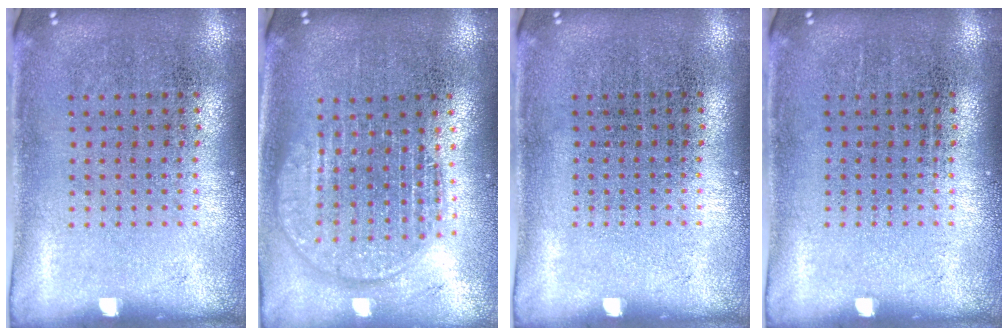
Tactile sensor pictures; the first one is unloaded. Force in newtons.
{"total": 1.8, "press": 1.6, "slide": 0.9}
{"total": 0.0}
{"total": 0.0}